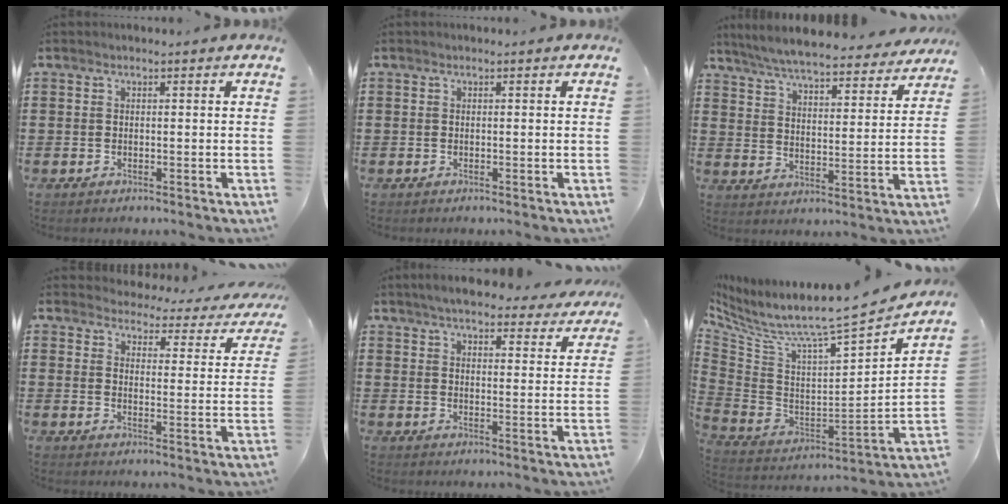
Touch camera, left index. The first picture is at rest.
{"total": 0.0}
{"total": 6.4, "force": [6.2, -0.1, 1.7], "torque": [-0.063, -0.041, 0.107]}
{"total": 3.5, "force": [3.4, 0.4, 0.4], "torque": [-0.030, -0.028, 0.054]}
{"total": 5.5, "force": [5.2, 0.5, 1.9], "torque": [-0.056, -0.020, 0.093]}
{"total": 6.0, "force": [4.8, 0.1, 3.6], "torque": [-0.094, -0.058, 0.066]}